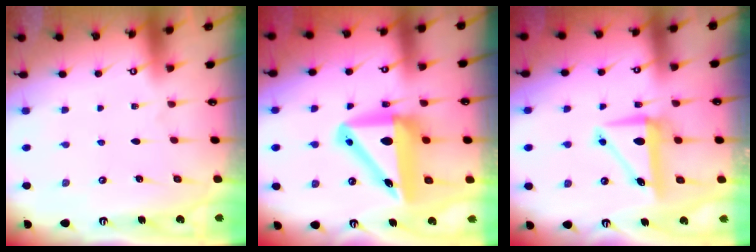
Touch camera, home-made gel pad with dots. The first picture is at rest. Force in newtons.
{"total": 14.3, "press": 13.8, "slide": 3.8}
{"total": 7.1, "press": 7.0, "slide": 1.2}